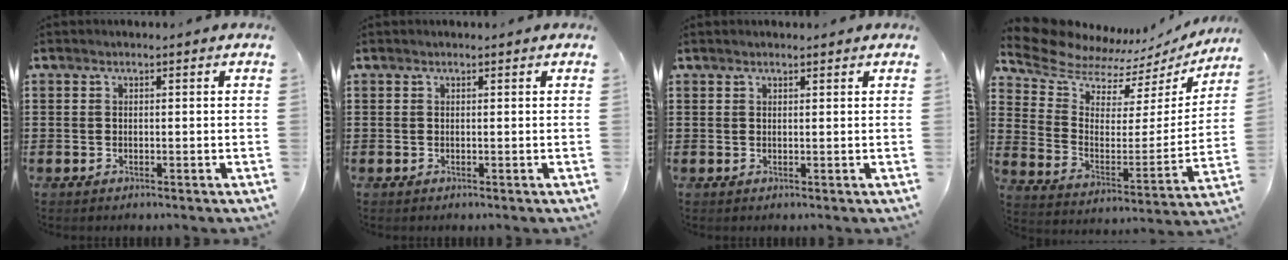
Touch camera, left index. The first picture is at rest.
{"total": 0.0}
{"total": 0.8, "force": [0.7, 0.1, 0.3], "torque": [-0.006, 0.001, 0.013]}
{"total": 8.4, "force": [7.7, 2.8, 1.8], "torque": [-0.082, -0.059, 0.134]}